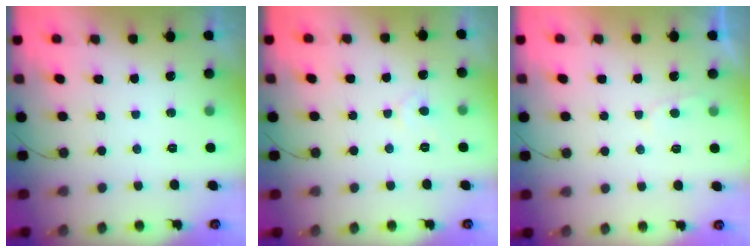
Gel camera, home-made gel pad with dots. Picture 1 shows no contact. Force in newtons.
{"total": 3.7, "press": 3.6, "slide": 0.5}
{"total": 2.0, "press": 2.0, "slide": 0.3}